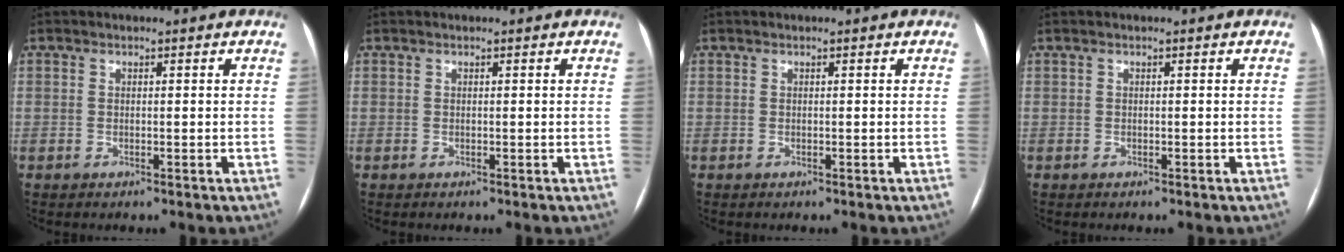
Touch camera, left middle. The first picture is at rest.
{"total": 0.0}
{"total": 0.0}
{"total": 0.0}